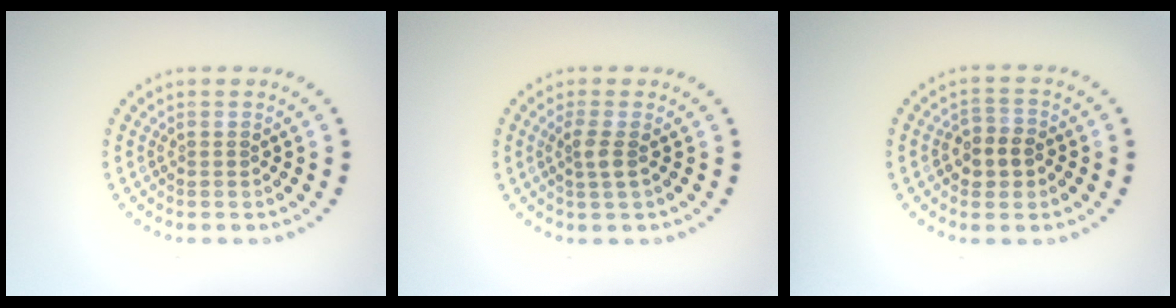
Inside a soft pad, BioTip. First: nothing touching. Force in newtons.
{"total": 1.6, "press": 1.5, "slide": 0.7}
{"total": 2.8, "press": 2.7, "slide": 0.7}